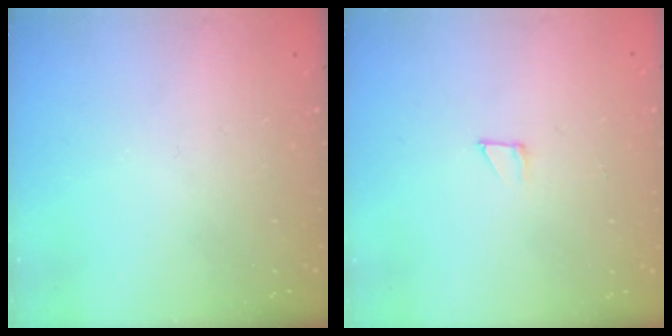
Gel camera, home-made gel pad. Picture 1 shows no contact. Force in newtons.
{"total": 2.1, "press": 2.1, "slide": 0.1}